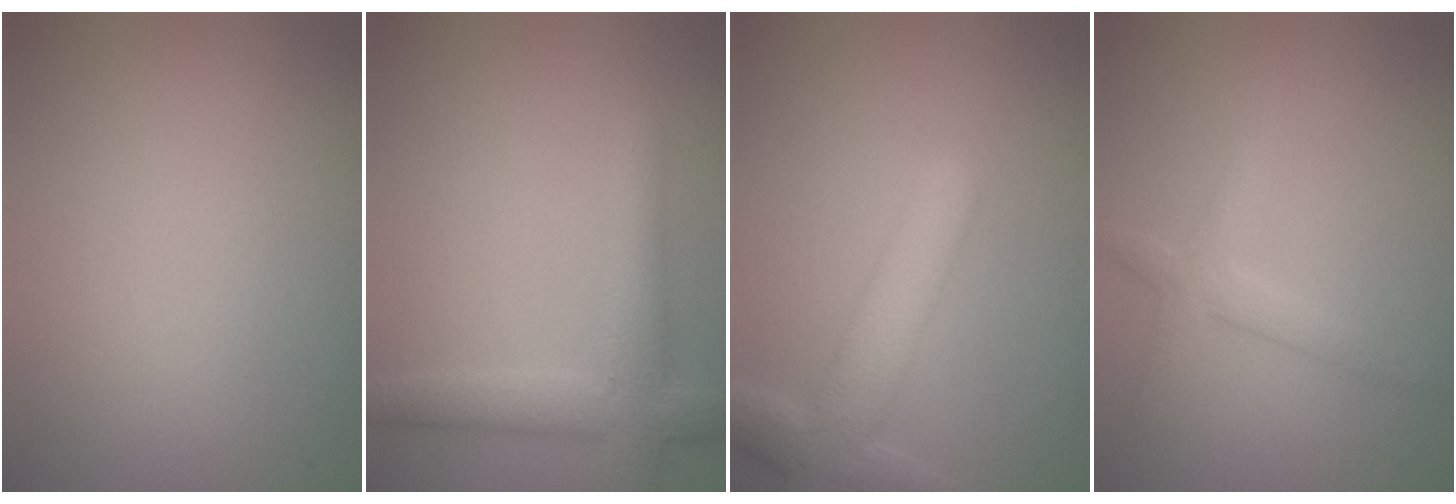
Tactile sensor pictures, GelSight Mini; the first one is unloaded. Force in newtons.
{"total": 4.1, "press": 4.1, "slide": 0.1}
{"total": 5.4, "press": 5.4, "slide": 0.4}
{"total": 2.2, "press": 2.2, "slide": 0.1}